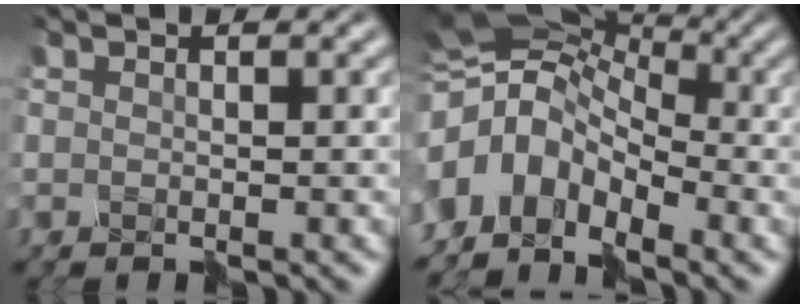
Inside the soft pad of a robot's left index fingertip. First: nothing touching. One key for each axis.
{"total": 8.1, "fx": -2.4, "fy": 5.5, "fz": 5.5, "tx": -0.108, "ty": 0.024, "tz": -0.062}